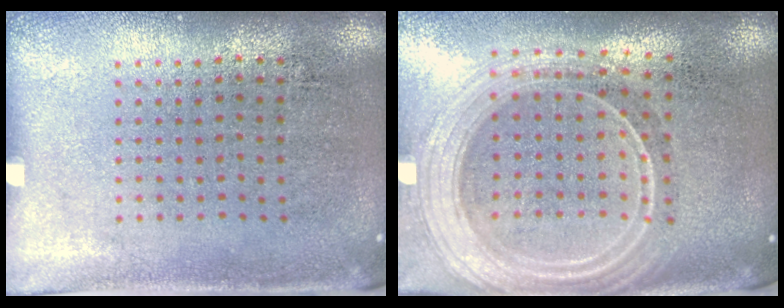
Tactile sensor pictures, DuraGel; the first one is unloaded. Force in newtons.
{"total": 2.6, "press": 2.2, "slide": 1.4}